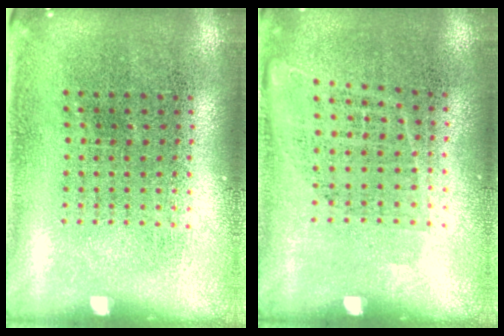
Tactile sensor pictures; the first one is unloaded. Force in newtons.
{"total": 0.9, "press": 0.7, "slide": 0.6}